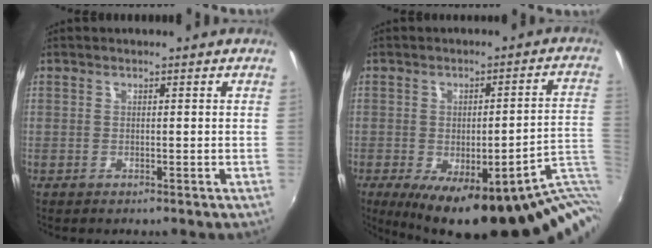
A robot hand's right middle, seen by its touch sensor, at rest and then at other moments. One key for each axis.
{"total": 22.7, "fx": -11.9, "fy": 6.6, "fz": 18.1, "tx": -0.215, "ty": -0.026, "tz": -0.143}